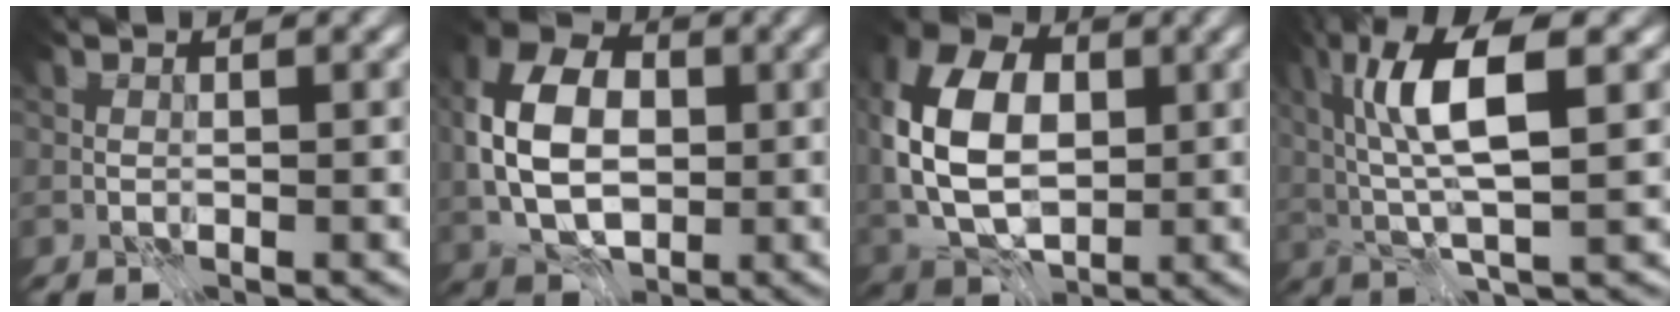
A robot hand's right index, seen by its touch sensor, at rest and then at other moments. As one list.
[{"total": 9.4, "force": [0.3, 6.8, 6.4], "torque": [-0.139, 0.007, -0.005]}, {"total": 11.2, "force": [0.9, 8.0, 7.8], "torque": [-0.178, 0.007, 0.012]}, {"total": 7.9, "force": [2.1, 2.5, 7.2], "torque": [-0.138, 0.003, 0.036]}]